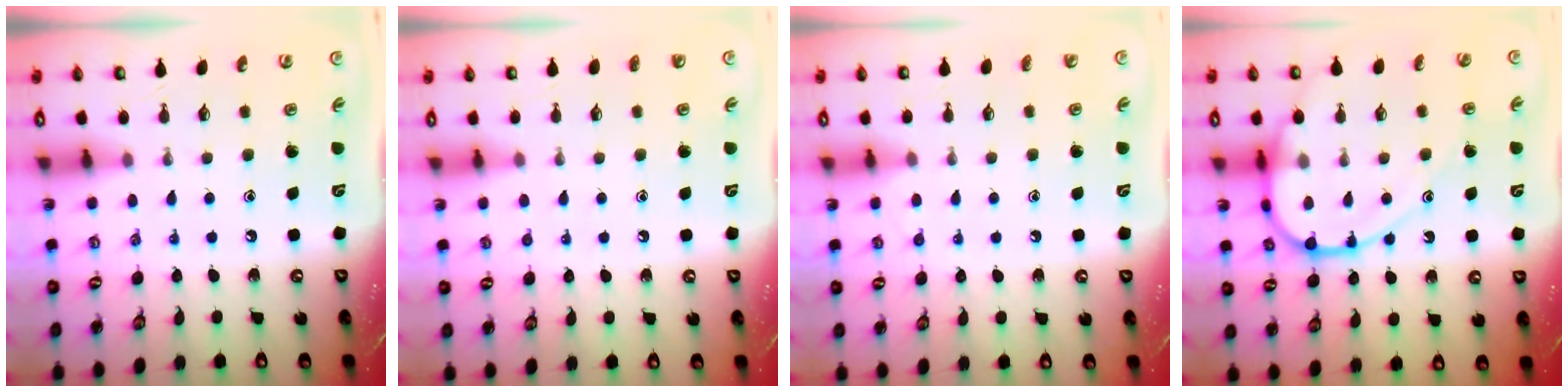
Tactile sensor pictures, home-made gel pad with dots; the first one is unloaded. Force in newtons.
{"total": 1.0, "press": 1.0, "slide": 0.1}
{"total": 4.0, "press": 4.0, "slide": 0.4}
{"total": 13.6, "press": 13.5, "slide": 1.5}